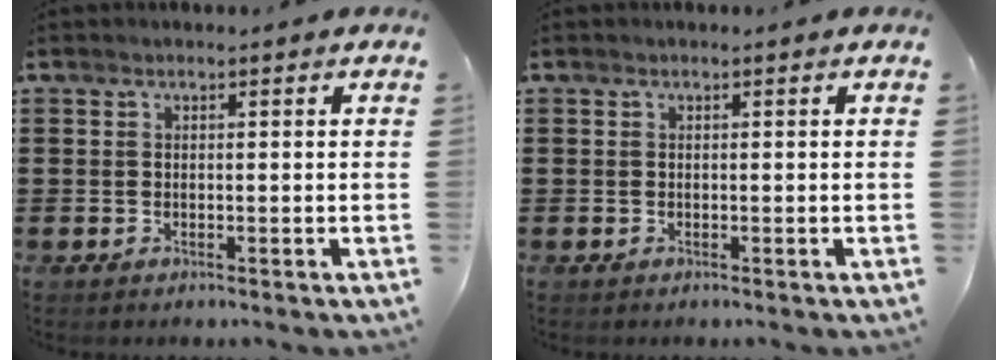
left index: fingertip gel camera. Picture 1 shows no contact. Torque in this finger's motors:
{"motor_torque": [-0.04, -0.04, 0.00, 0.00]}